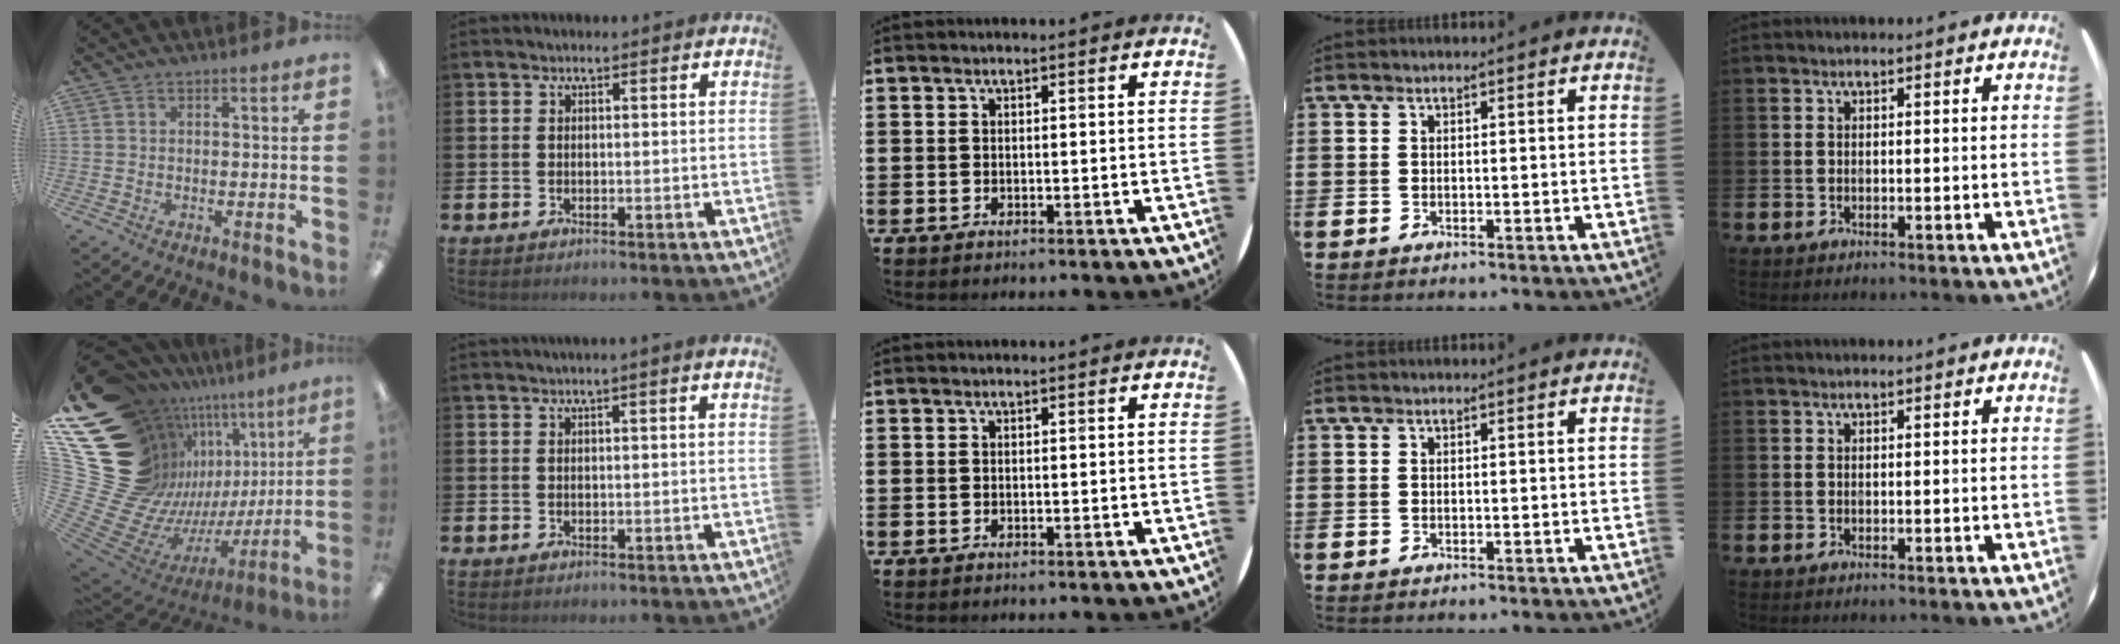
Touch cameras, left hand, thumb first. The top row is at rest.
{"thumb": {"total": 27.6, "force": [9.3, 18.8, 17.8], "torque": [-0.302, -0.150, 0.269]}, "index": {"total": 0.9, "force": [0.5, -0.4, 0.6], "torque": [-0.016, -0.001, 0.011]}}